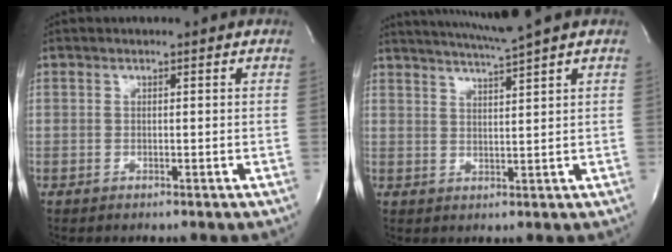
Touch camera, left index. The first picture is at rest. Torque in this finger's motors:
{"motor_torque": [-0.11, -0.12, 0.03, 0.03]}